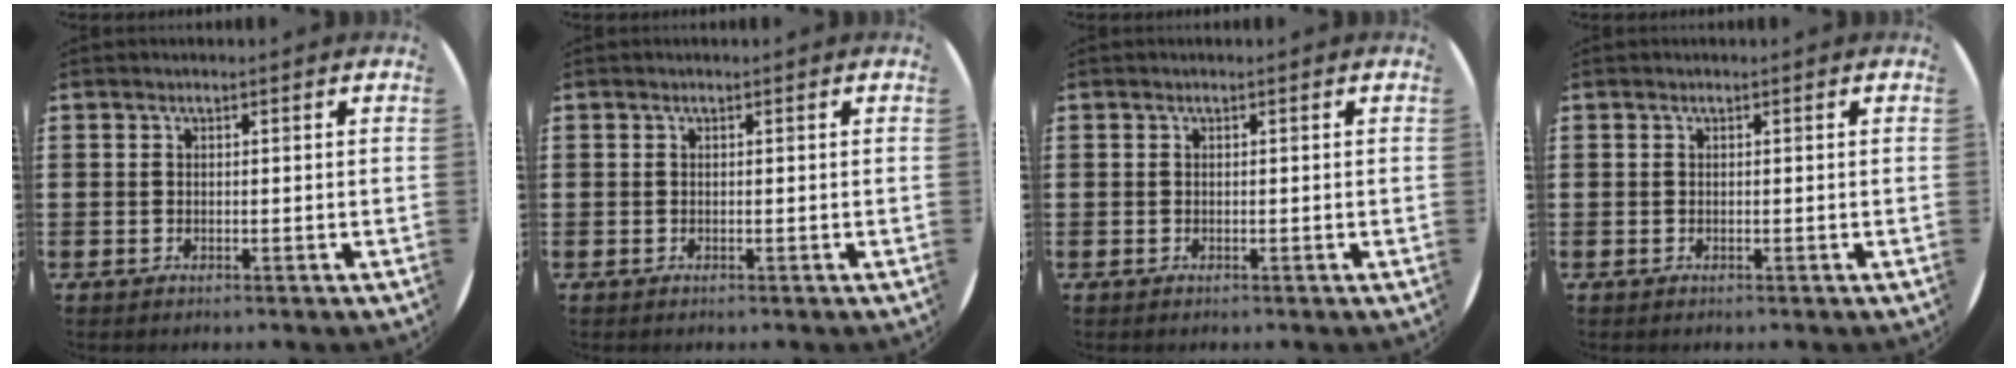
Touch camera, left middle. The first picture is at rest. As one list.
[{"total": 0.0}, {"total": 0.0}, {"total": 0.0}]